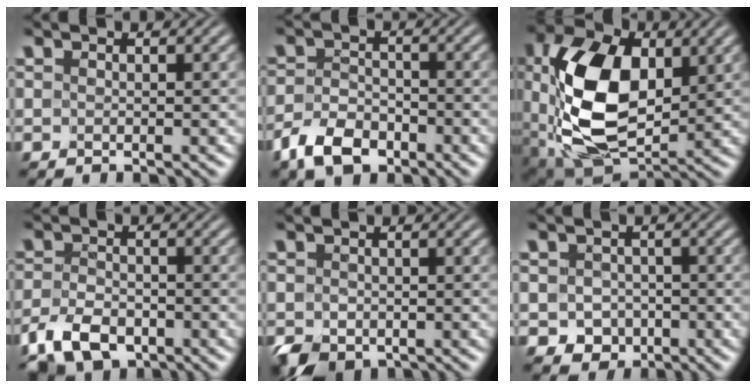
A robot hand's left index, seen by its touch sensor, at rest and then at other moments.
{"total": 4.4, "force": [-3.1, 2.3, 2.0], "torque": [-0.039, -0.002, -0.065]}
{"total": 12.1, "force": [1.4, 7.4, 9.5], "torque": [-0.190, 0.002, 0.027]}
{"total": 4.7, "force": [-3.2, 2.6, 2.3], "torque": [-0.049, -0.004, -0.066]}
{"total": 2.4, "force": [-1.1, 1.8, 1.3], "torque": [-0.021, -0.008, -0.022]}
{"total": 2.3, "force": [-0.9, 2.1, 0.6], "torque": [-0.005, -0.005, -0.014]}